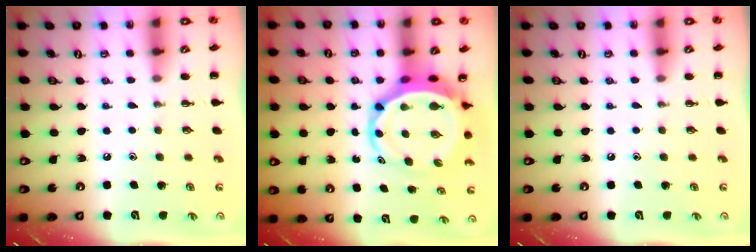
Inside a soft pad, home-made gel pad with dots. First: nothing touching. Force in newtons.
{"total": 8.0, "press": 7.7, "slide": 2.2}
{"total": 0.0}